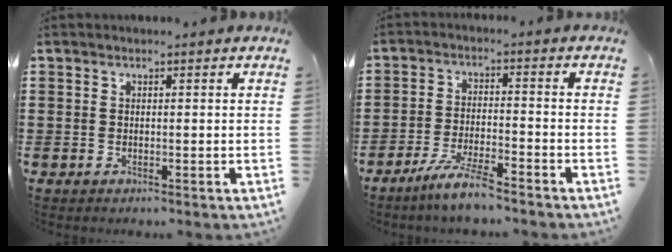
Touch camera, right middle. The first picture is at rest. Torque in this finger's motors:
{"motor_torque": [1.40, -0.68, 0.18, 0.06]}